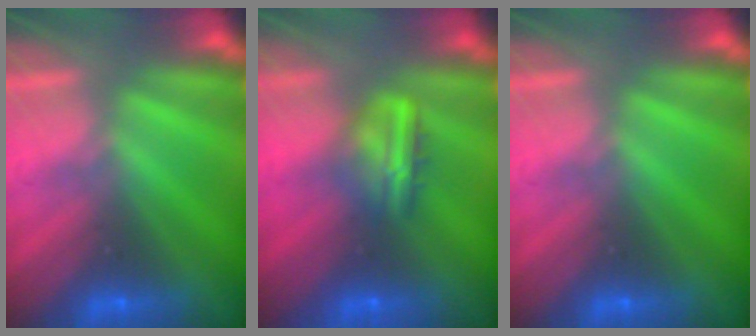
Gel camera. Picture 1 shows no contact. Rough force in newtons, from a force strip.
{"total": 8.3}
{"total": 0.0}